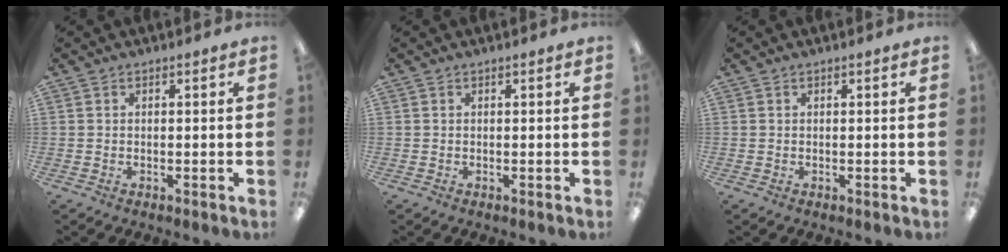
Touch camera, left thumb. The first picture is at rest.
{"total": 0.0}
{"total": 0.0}